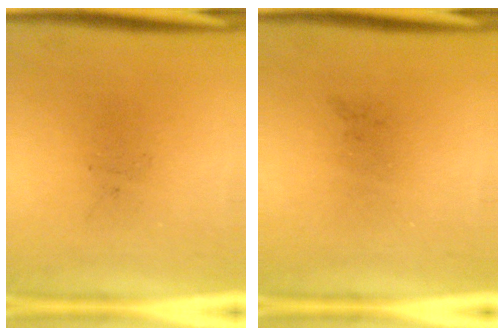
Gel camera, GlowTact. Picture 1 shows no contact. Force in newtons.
{"total": 0.0}